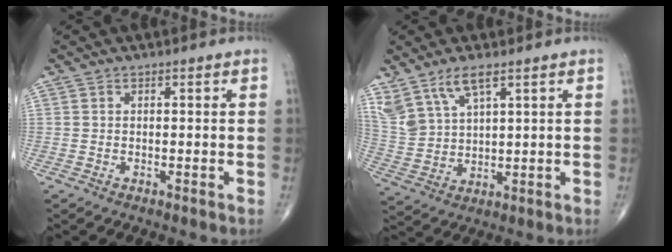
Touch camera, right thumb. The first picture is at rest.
{"total": 8.4, "force": [5.8, 3.0, 5.4], "torque": [-0.114, -0.021, 0.128]}